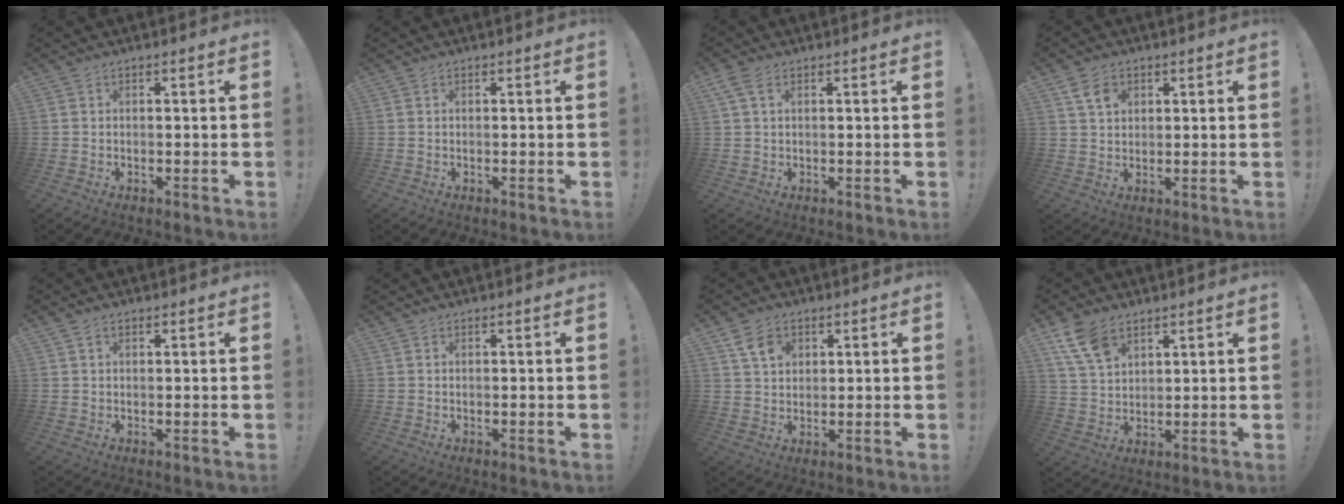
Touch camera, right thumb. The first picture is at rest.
{"total": 0.0}
{"total": 3.8, "force": [1.5, 2.1, 2.8], "torque": [-0.055, 0.003, 0.030]}
{"total": 5.4, "force": [2.5, 3.7, 3.0], "torque": [-0.049, 0.000, 0.046]}
{"total": 9.6, "force": [4.5, 6.1, 5.9], "torque": [-0.101, 0.000, 0.087]}
{"total": 0.5, "force": [0.5, -0.1, 0.0], "torque": [0.006, -0.003, 0.009]}
{"total": 6.6, "force": [3.3, 4.7, 3.3], "torque": [-0.052, -0.006, 0.062]}
{"total": 9.8, "force": [6.0, 5.7, 5.3], "torque": [-0.101, -0.021, 0.120]}